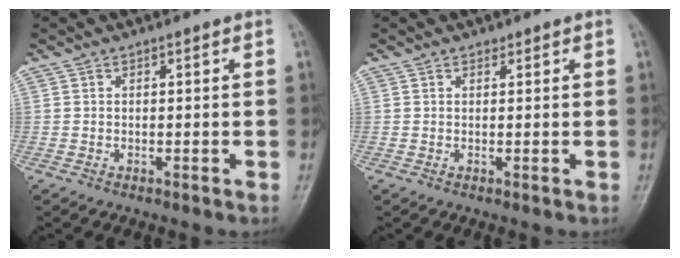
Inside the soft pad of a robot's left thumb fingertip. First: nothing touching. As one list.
[{"total": 0.7, "force": [0.5, 0.4, 0.1], "torque": [0.002, -0.004, 0.006]}]